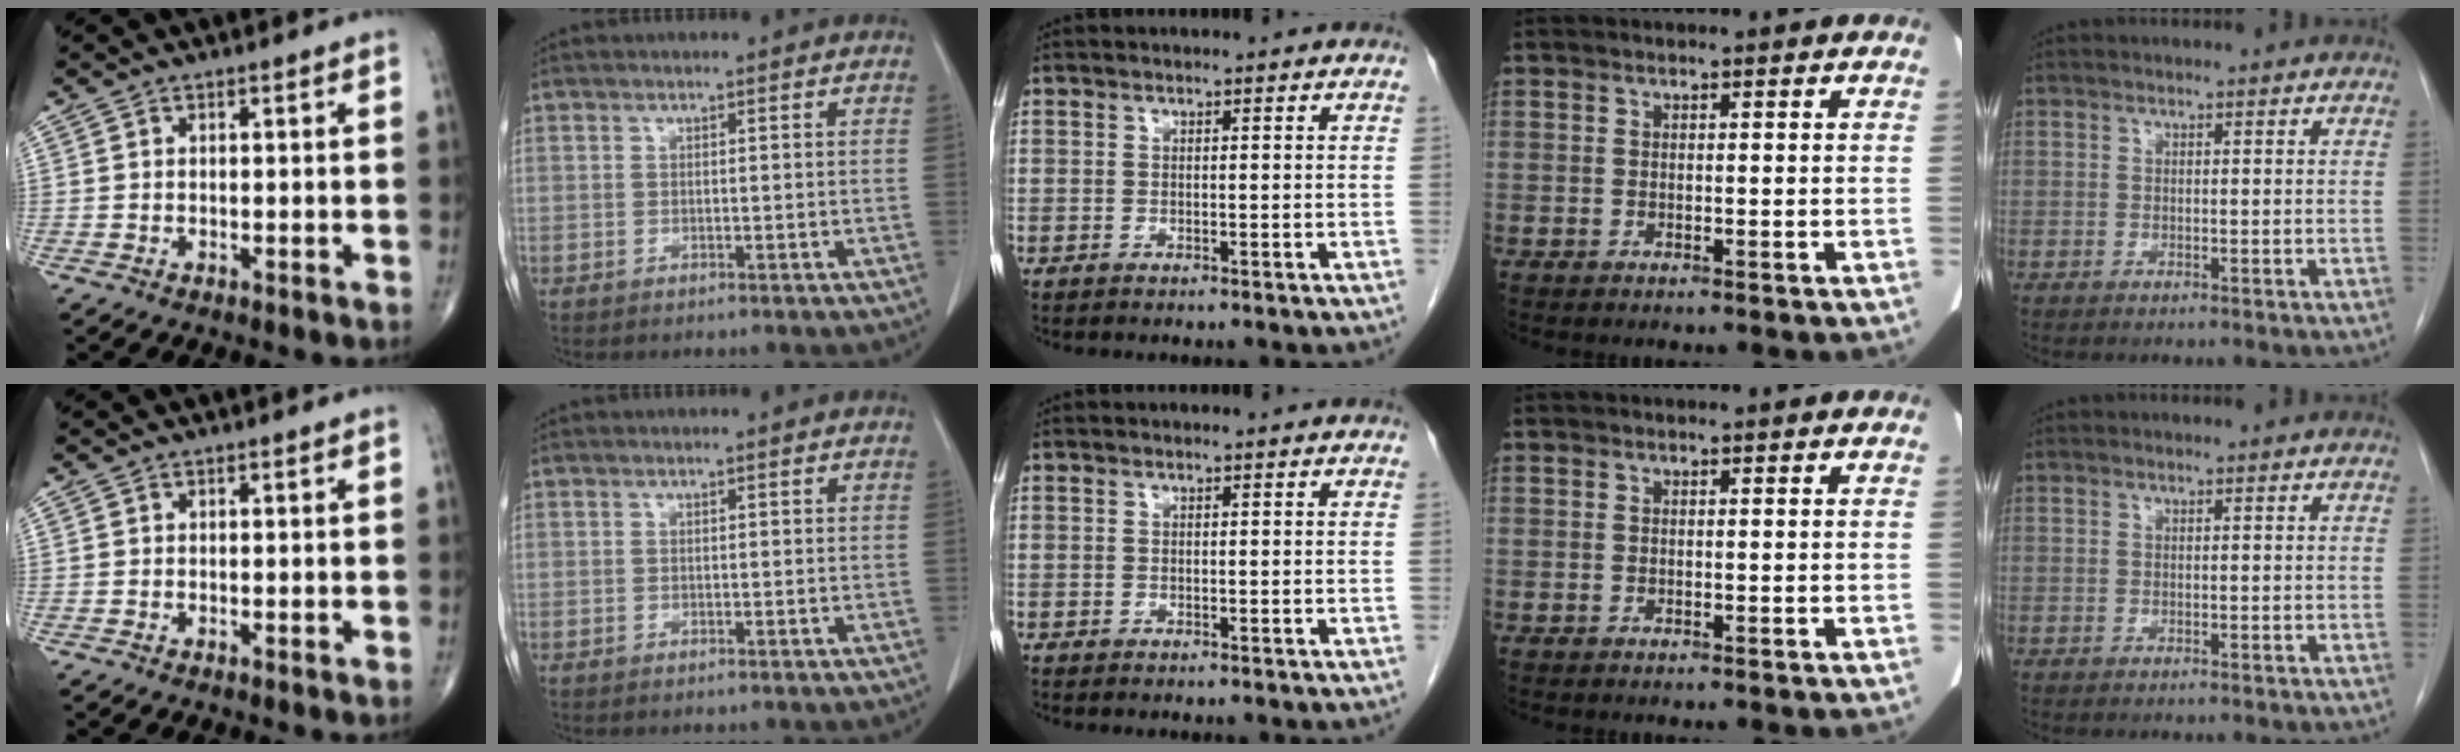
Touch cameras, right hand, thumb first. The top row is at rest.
{}